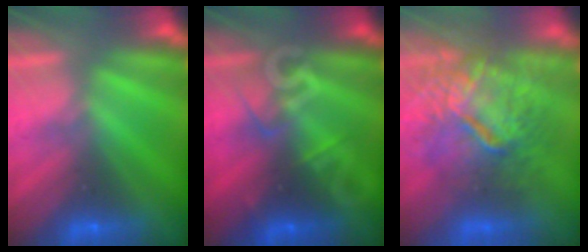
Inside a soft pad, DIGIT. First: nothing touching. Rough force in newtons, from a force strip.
{"total": 2.8}
{"total": 7.4}